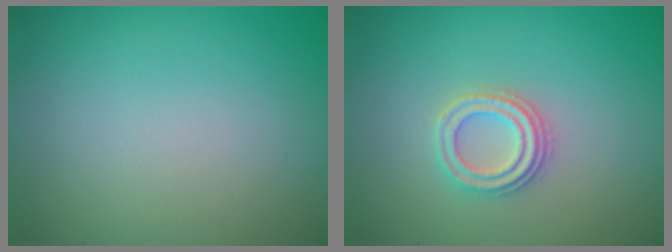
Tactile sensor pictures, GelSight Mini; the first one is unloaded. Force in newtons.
{"total": 2.5, "press": 2.4, "slide": 0.7}